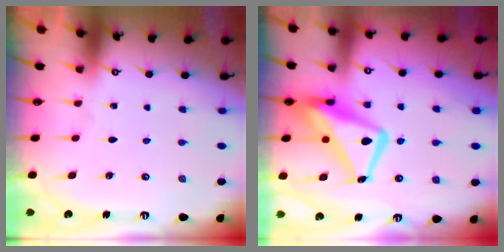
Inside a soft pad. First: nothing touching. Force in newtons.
{"total": 15.3, "press": 15.3, "slide": 1.4}